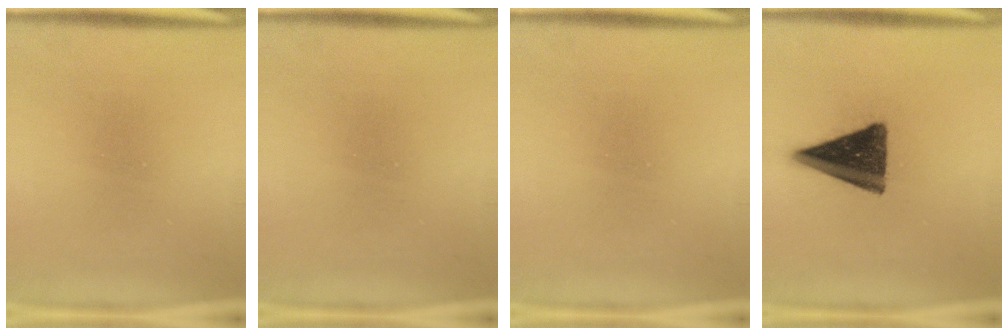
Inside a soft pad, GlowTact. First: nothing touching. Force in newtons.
{"total": 0.0}
{"total": 0.0}
{"total": 14.2}